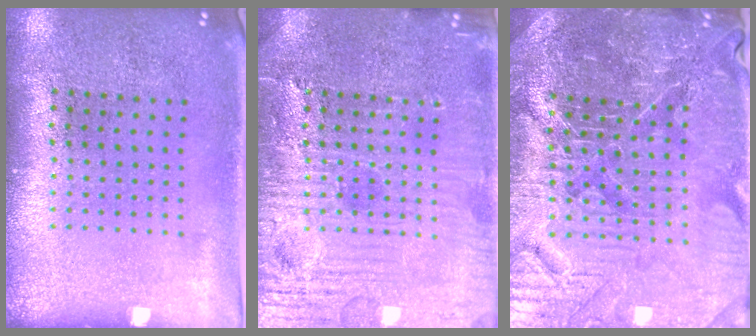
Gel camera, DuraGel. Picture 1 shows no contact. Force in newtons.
{"total": 6.1, "press": 6.1, "slide": 0.6}
{"total": 5.4, "press": 5.1, "slide": 1.8}